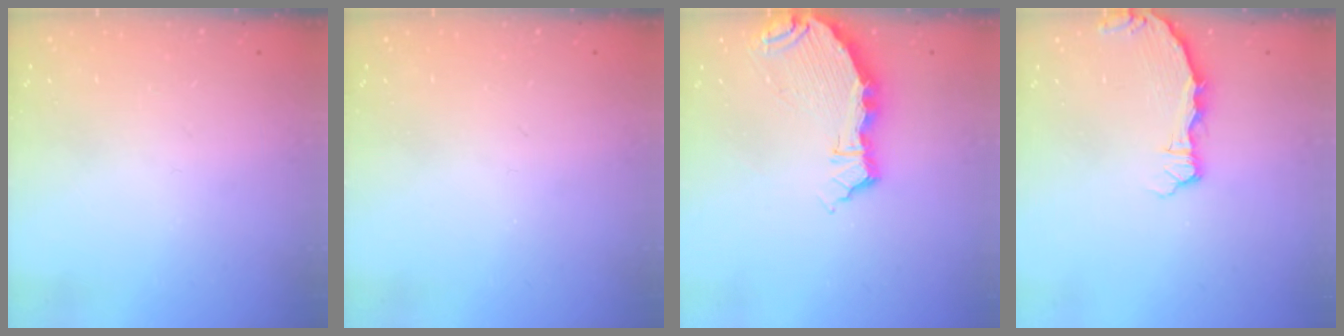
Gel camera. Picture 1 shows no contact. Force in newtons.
{"total": 0.0}
{"total": 7.4, "press": 6.4, "slide": 3.7}
{"total": 2.4, "press": 2.4, "slide": 0.3}